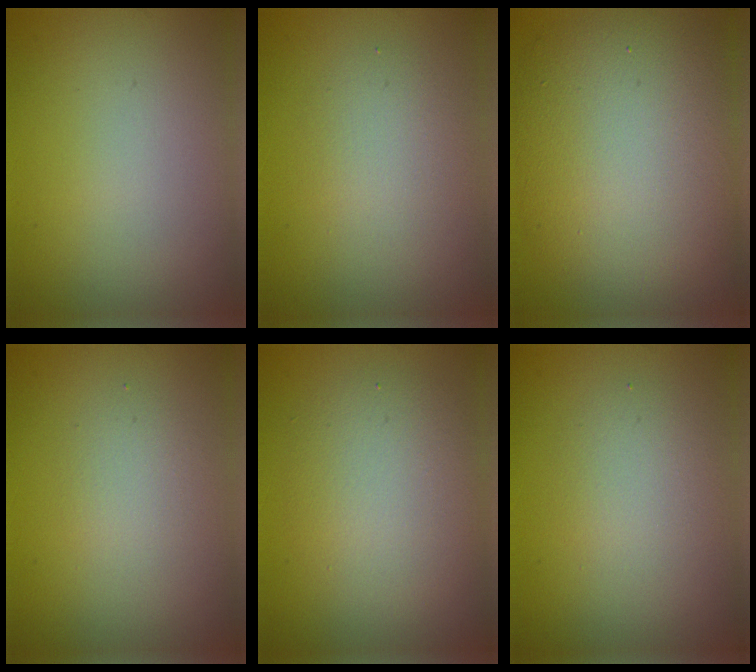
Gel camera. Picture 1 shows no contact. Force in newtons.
{"total": 2.3, "press": 2.3, "slide": 0.2}
{"total": 11.6, "press": 11.6, "slide": 0.7}
{"total": 1.8, "press": 1.8, "slide": 0.1}
{"total": 4.5, "press": 4.5, "slide": 0.1}
{"total": 2.4, "press": 2.4, "slide": 0.2}